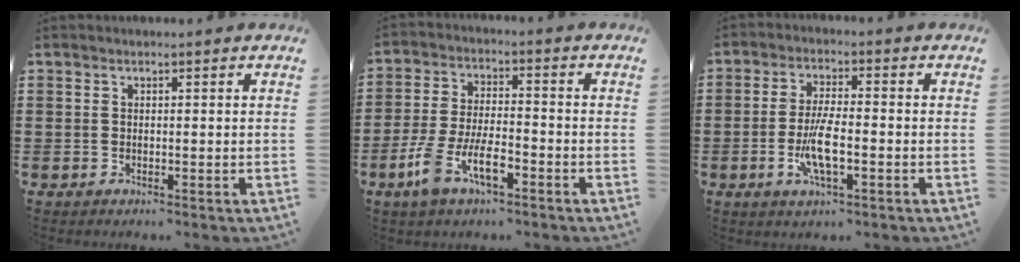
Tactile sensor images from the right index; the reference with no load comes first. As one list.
[{"total": 8.3, "force": [-4.2, 3.1, 6.5], "torque": [-0.152, -0.009, -0.081]}, {"total": 6.6, "force": [-1.8, 1.7, 6.1], "torque": [-0.129, -0.009, -0.037]}]